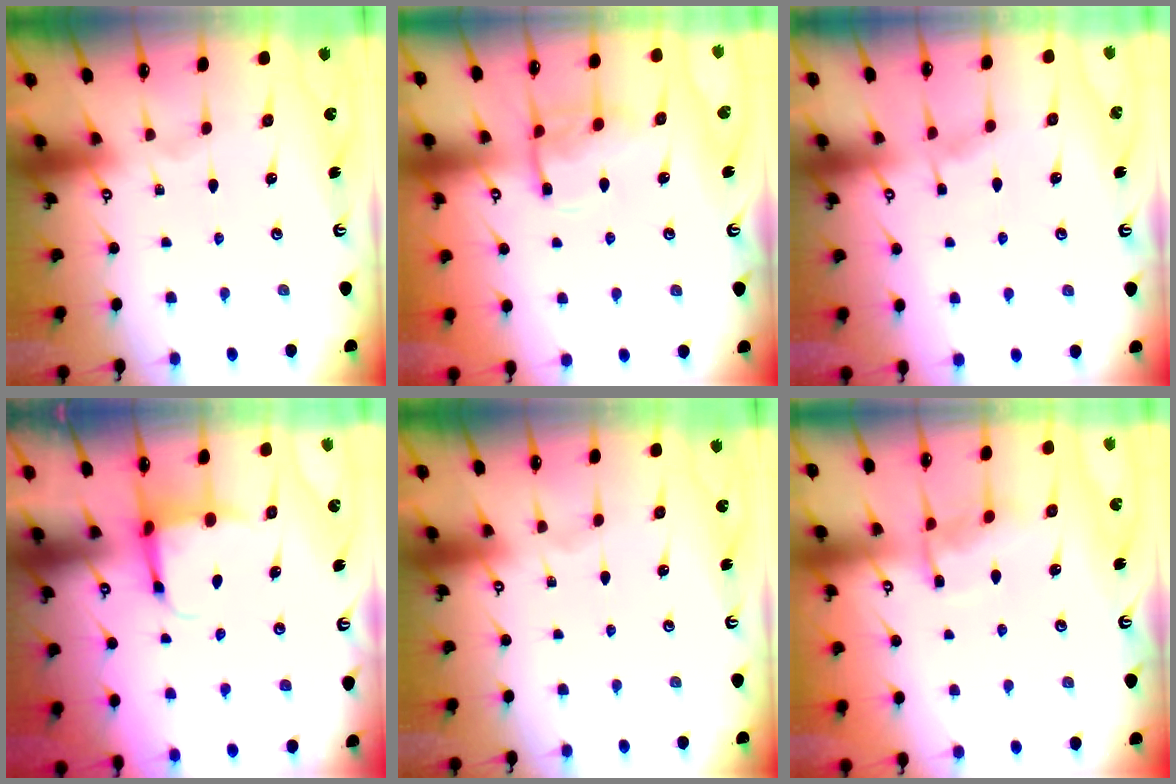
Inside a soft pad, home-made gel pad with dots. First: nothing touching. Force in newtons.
{"total": 10.7, "press": 10.6, "slide": 1.2}
{"total": 1.7, "press": 1.7, "slide": 0.3}
{"total": 5.2, "press": 5.1, "slide": 1.1}
{"total": 0.0}
{"total": 7.3, "press": 7.2, "slide": 0.7}